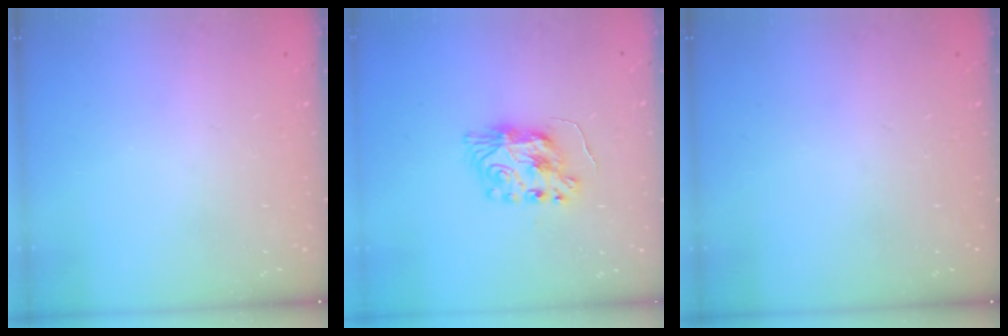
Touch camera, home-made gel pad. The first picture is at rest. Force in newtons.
{"total": 8.6, "press": 8.6, "slide": 0.5}
{"total": 0.0}